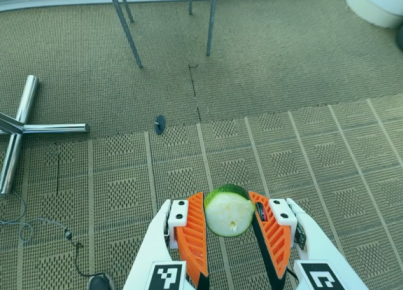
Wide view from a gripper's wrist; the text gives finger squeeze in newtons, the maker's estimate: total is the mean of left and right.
{"total": 9.1, "left": 8.5, "right": 9.7}